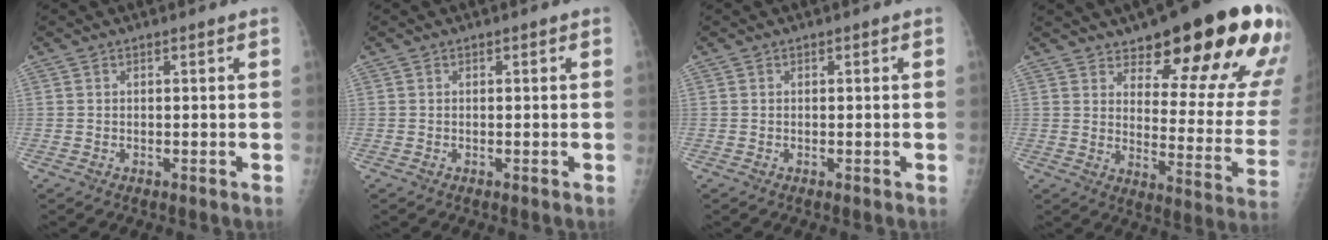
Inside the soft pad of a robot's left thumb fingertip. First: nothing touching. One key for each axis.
{"total": 0.0}
{"total": 0.0}
{"total": 24.0, "fx": 14.6, "fy": 7.5, "fz": 17.5, "tx": -0.185, "ty": -0.075, "tz": 0.196}